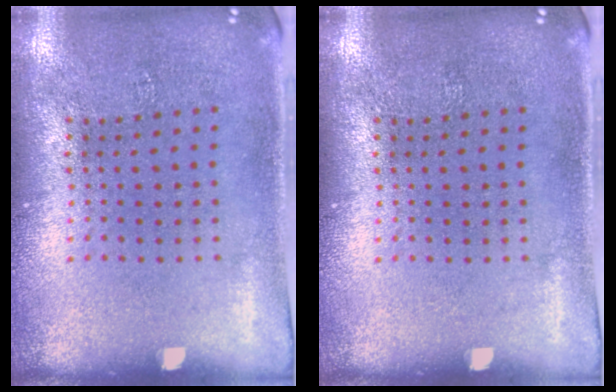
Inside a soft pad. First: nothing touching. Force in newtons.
{"total": 0.0}